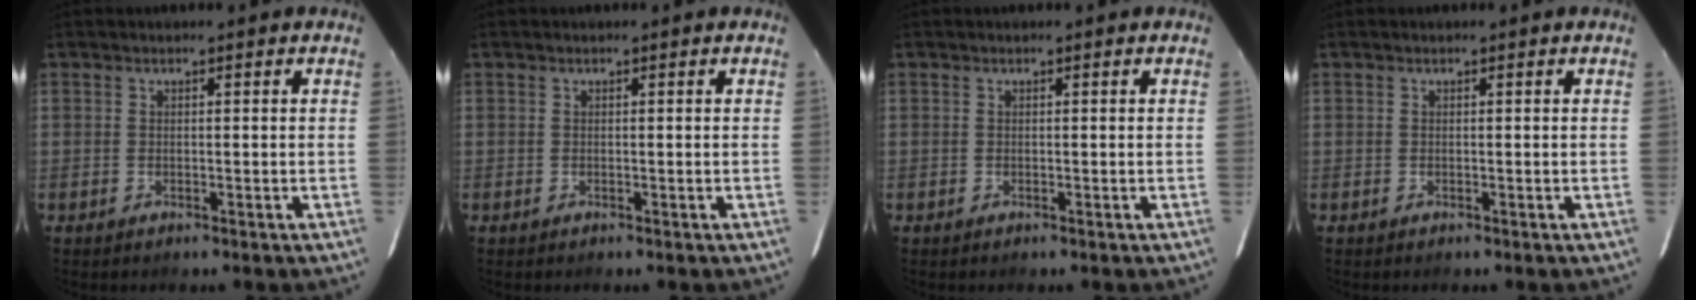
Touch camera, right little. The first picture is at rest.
{"total": 0.0}
{"total": 0.0}
{"total": 0.0}